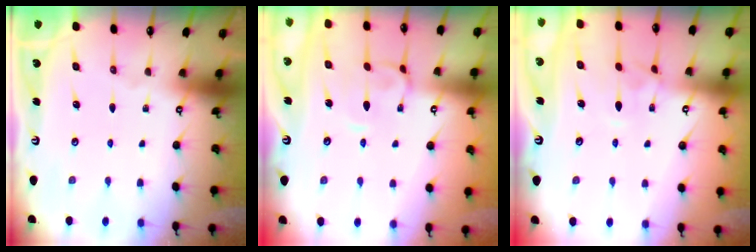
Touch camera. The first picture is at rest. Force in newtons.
{"total": 2.3, "press": 2.2, "slide": 0.6}
{"total": 1.3, "press": 1.0, "slide": 0.8}